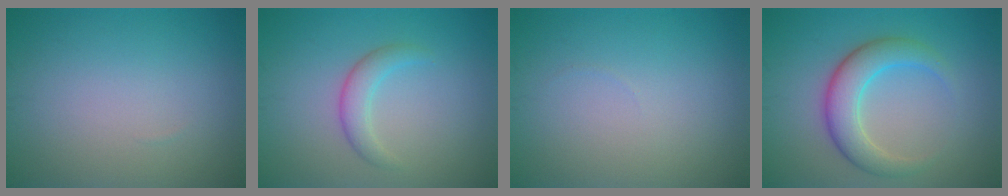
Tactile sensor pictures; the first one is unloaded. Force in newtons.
{"total": 2.2, "press": 2.2, "slide": 0.2}
{"total": 0.0}
{"total": 4.8, "press": 4.8, "slide": 0.3}